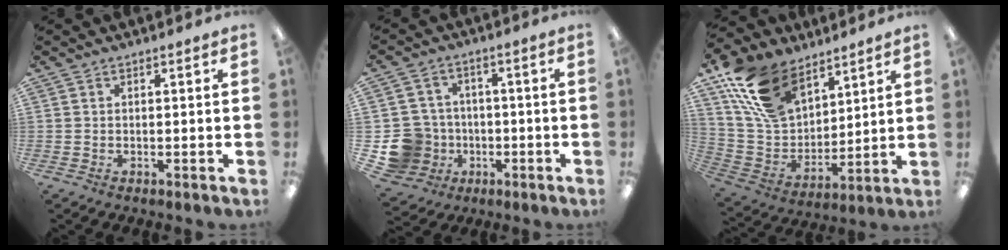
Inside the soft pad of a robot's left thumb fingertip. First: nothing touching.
{"total": 11.1, "force": [-3.5, 10.0, 3.1], "torque": [-0.102, 0.032, -0.054]}
{"total": 19.0, "force": [12.3, 11.0, 9.4], "torque": [-0.199, -0.048, 0.236]}